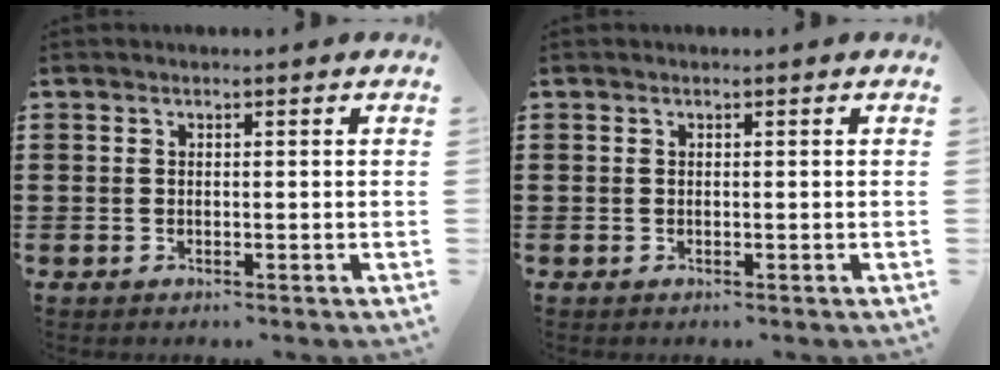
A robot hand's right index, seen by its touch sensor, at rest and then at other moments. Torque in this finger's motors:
{"motor_torque": [-0.06, -0.22, 0.04, 0.02]}